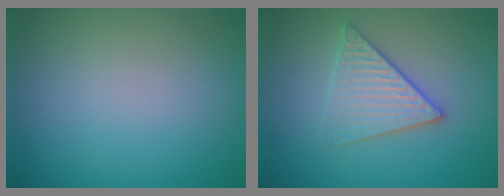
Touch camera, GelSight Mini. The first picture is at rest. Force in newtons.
{"total": 3.5, "press": 3.1, "slide": 1.5}